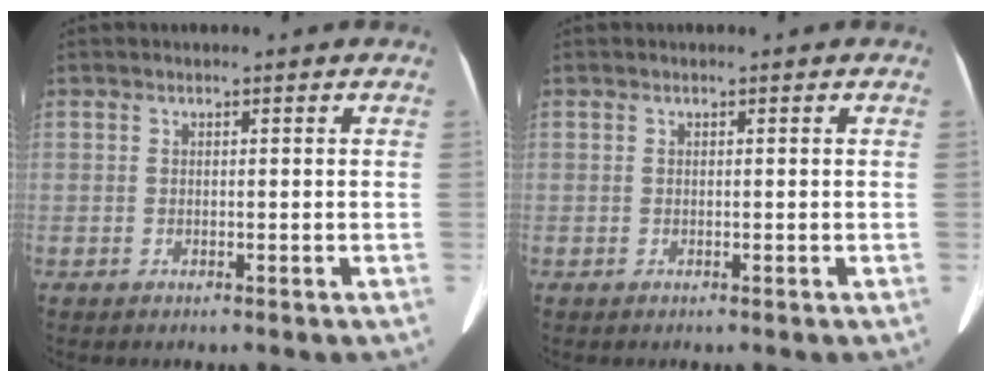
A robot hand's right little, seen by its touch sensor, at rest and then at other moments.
{"total": 0.0}